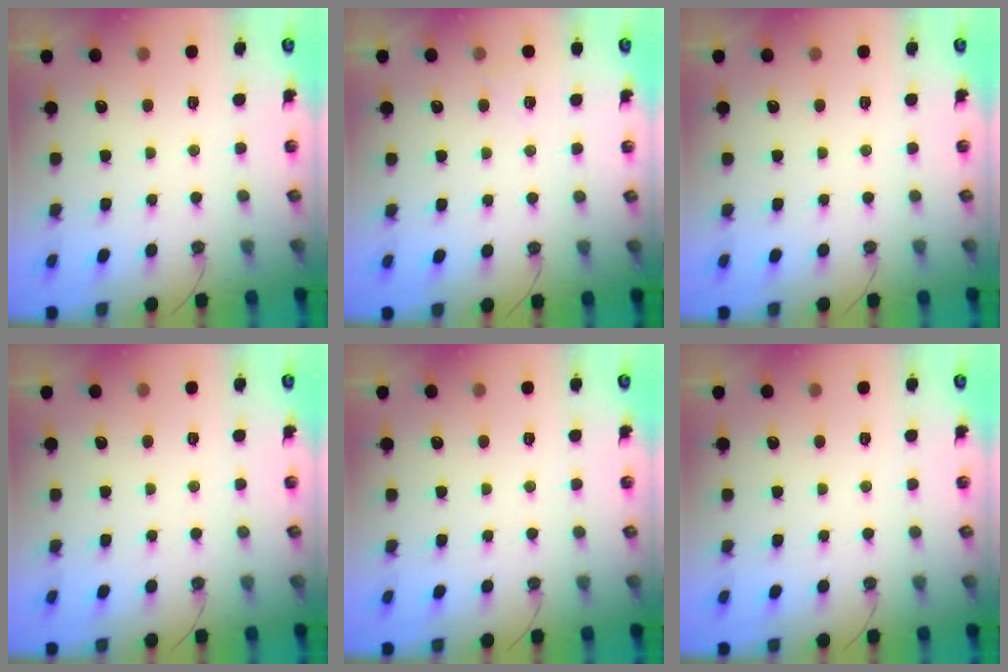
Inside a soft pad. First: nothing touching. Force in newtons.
{"total": 4.0, "press": 3.2, "slide": 2.5}
{"total": 0.0}
{"total": 0.0}
{"total": 0.0}
{"total": 0.0}